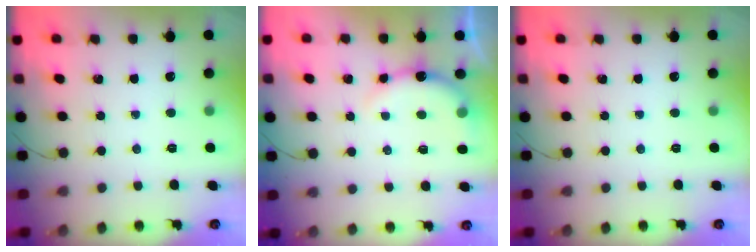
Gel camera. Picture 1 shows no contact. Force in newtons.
{"total": 6.0, "press": 6.0, "slide": 0.8}
{"total": 0.0}